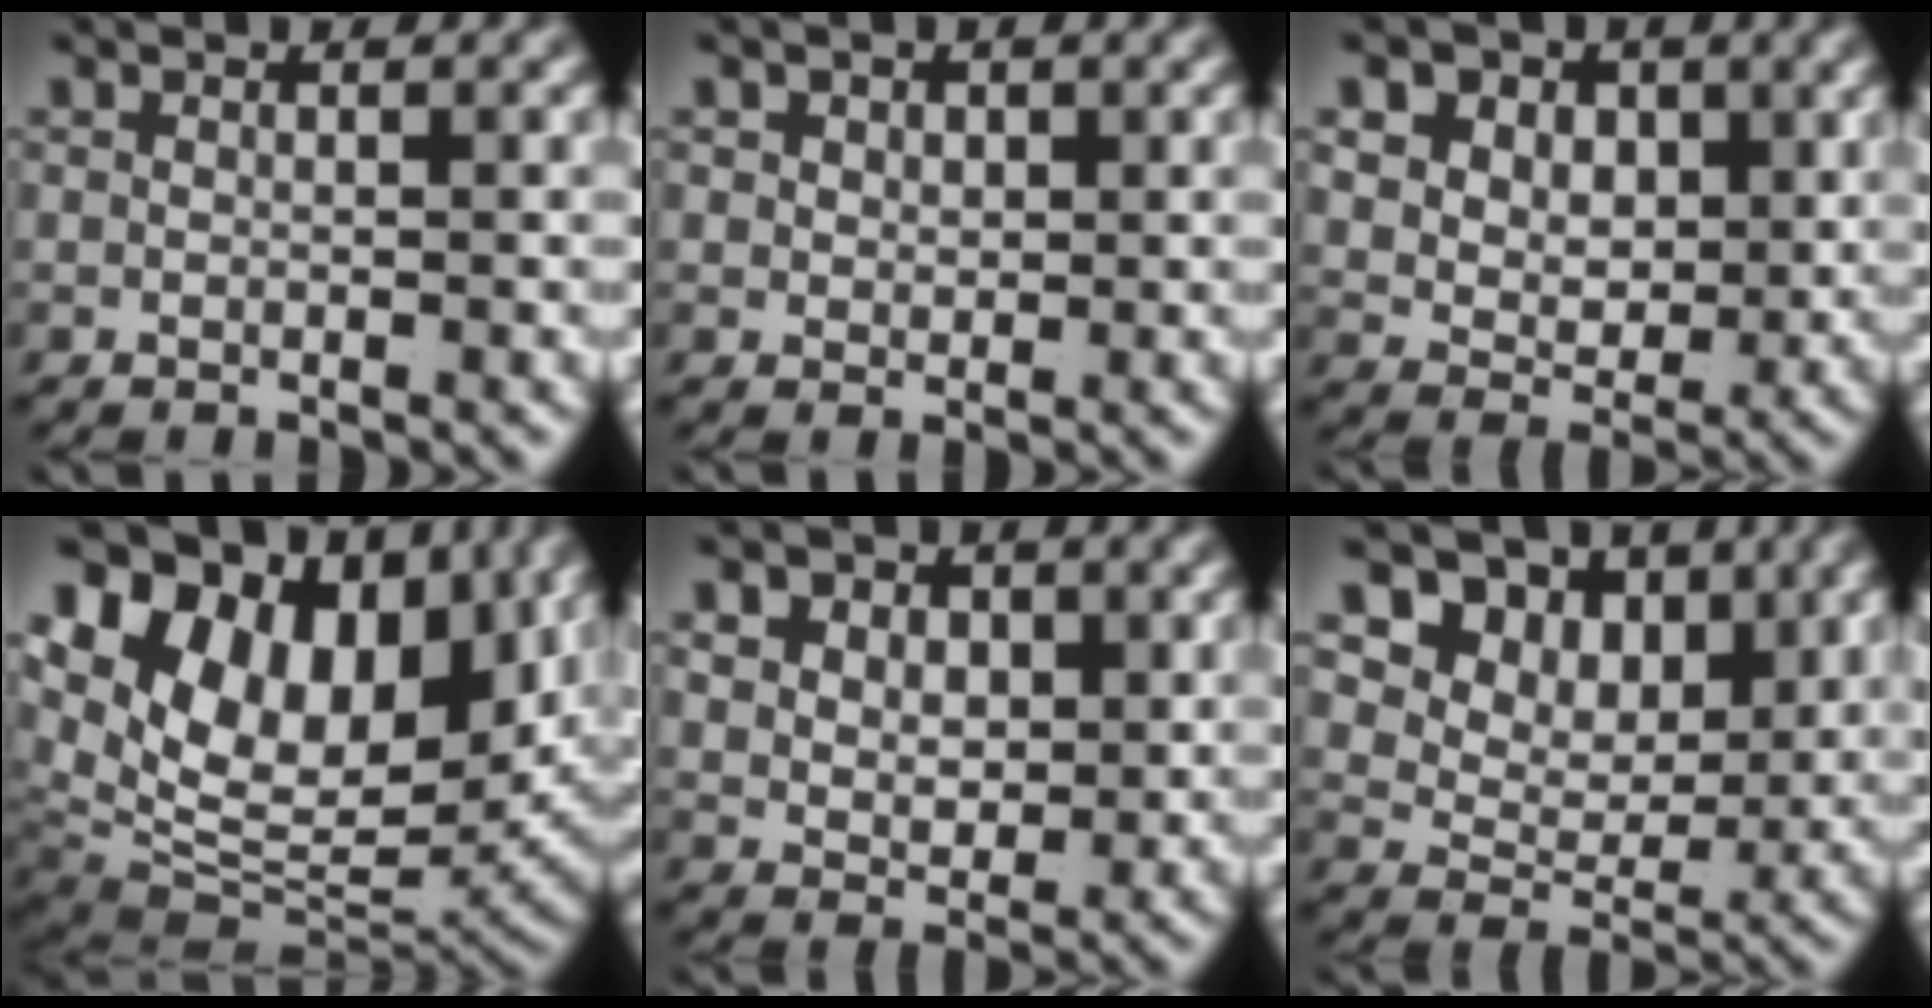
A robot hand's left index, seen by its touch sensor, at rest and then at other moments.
{"total": 1.7, "force": [0.7, 1.3, 0.8], "torque": [-0.017, -0.011, 0.020]}
{"total": 9.1, "force": [2.2, 7.5, 4.6], "torque": [-0.099, -0.019, 0.031]}
{"total": 21.9, "force": [3.6, 15.4, 15.2], "torque": [-0.281, -0.038, 0.064]}
{"total": 5.1, "force": [1.3, 4.0, 2.8], "torque": [-0.062, -0.025, 0.034]}
{"total": 11.2, "force": [4.2, 8.3, 6.1], "torque": [-0.121, -0.006, 0.062]}